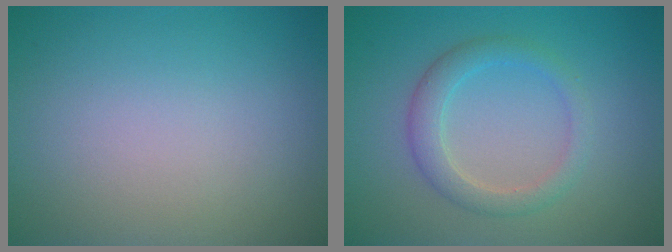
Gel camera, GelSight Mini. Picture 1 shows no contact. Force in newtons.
{"total": 2.8, "press": 2.8, "slide": 0.3}